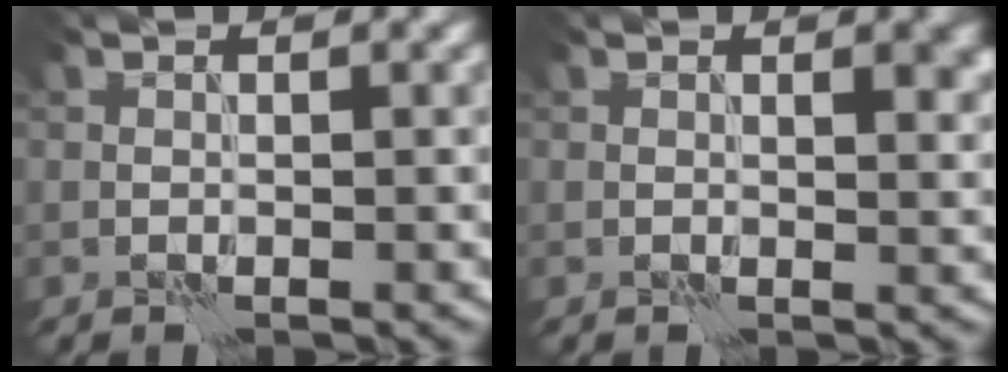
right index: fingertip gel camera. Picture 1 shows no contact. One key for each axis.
{"total": 2.2, "fx": 0.7, "fy": 1.0, "fz": 1.8, "tx": -0.019, "ty": -0.001, "tz": 0.012}